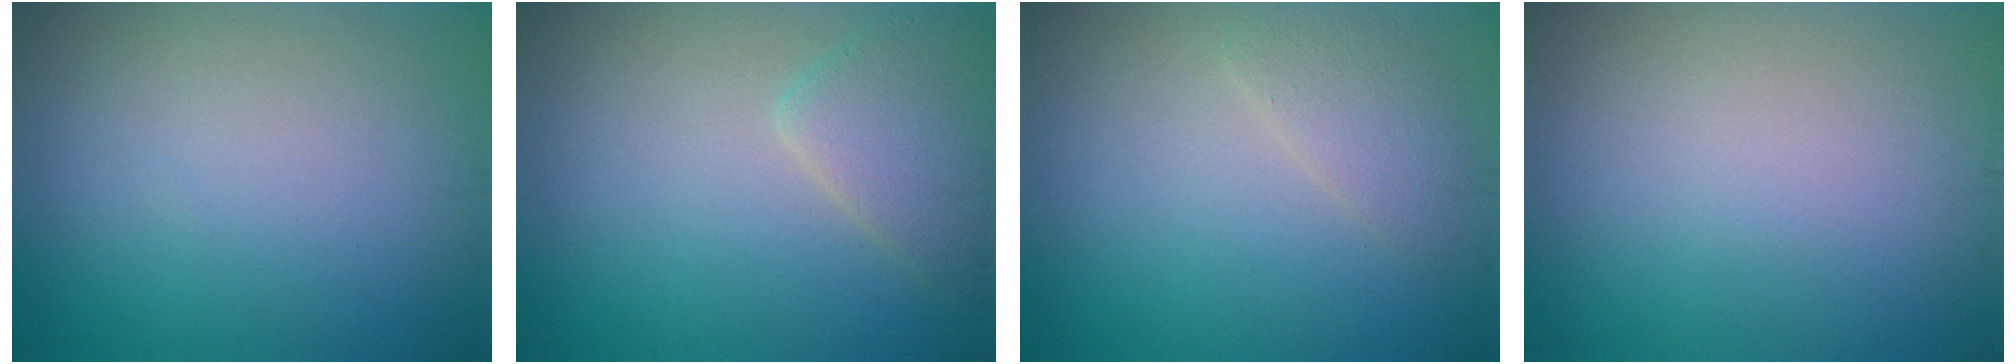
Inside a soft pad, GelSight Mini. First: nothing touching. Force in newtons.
{"total": 3.4, "press": 3.4, "slide": 0.2}
{"total": 2.0, "press": 2.0, "slide": 0.2}
{"total": 0.0}